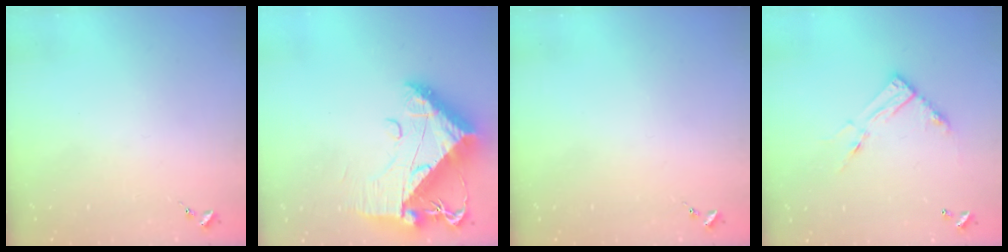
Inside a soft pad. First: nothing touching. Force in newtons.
{"total": 16.5, "press": 16.4, "slide": 1.8}
{"total": 0.0}
{"total": 11.2, "press": 11.2, "slide": 0.9}